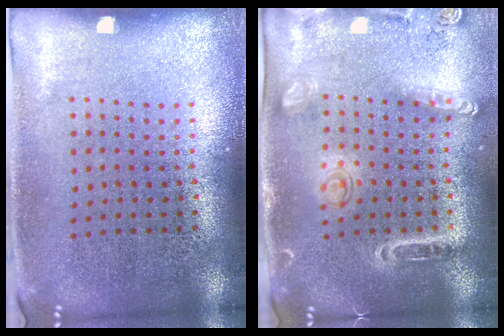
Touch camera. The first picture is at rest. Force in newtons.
{"total": 1.5, "press": 1.5, "slide": 0.4}